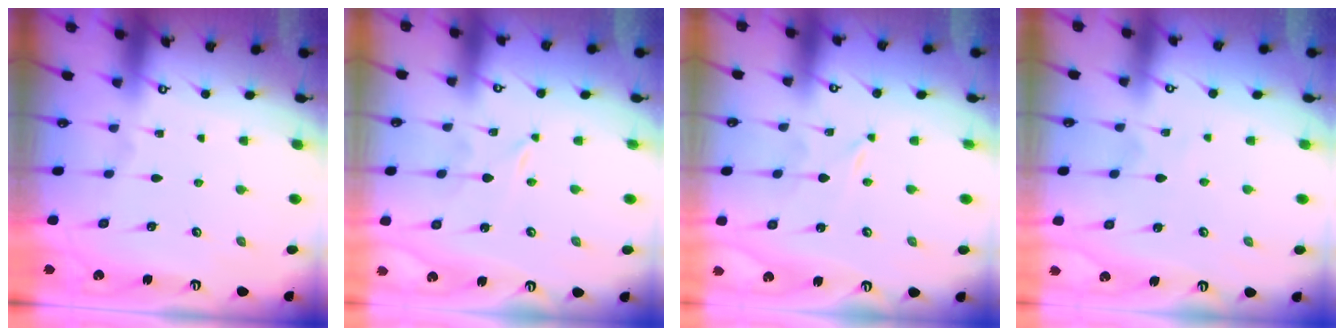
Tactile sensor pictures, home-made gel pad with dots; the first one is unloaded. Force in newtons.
{"total": 0.0}
{"total": 0.0}
{"total": 2.2, "press": 2.2, "slide": 0.3}